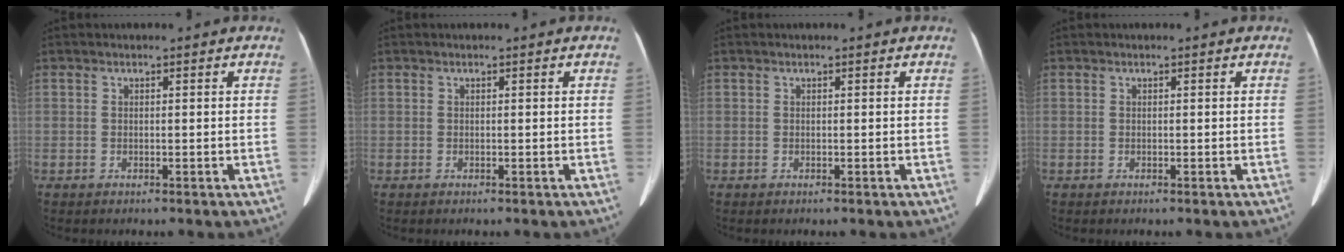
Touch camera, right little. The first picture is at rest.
{"total": 0.0}
{"total": 0.0}
{"total": 0.0}